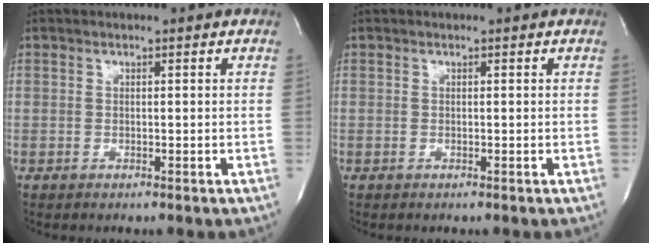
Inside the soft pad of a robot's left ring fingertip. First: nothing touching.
{"total": 0.0}